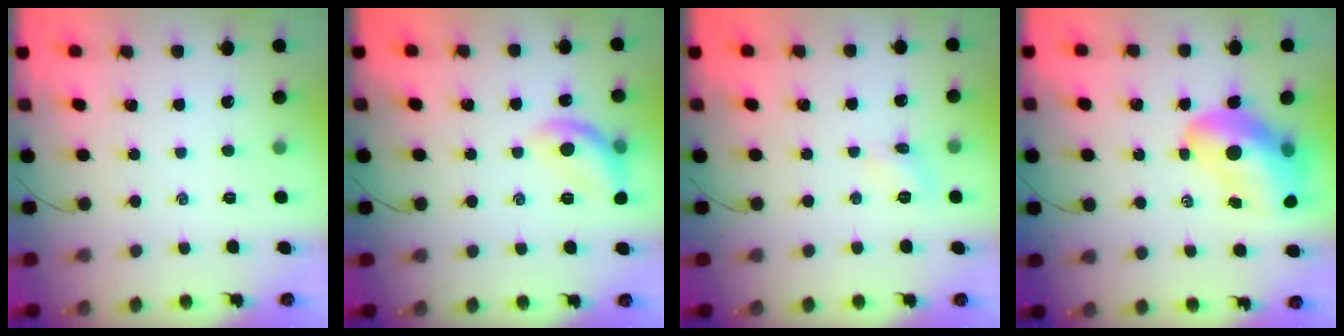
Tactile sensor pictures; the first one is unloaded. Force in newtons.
{"total": 11.5, "press": 11.4, "slide": 0.7}
{"total": 6.8, "press": 6.4, "slide": 2.1}
{"total": 16.4, "press": 15.7, "slide": 4.6}